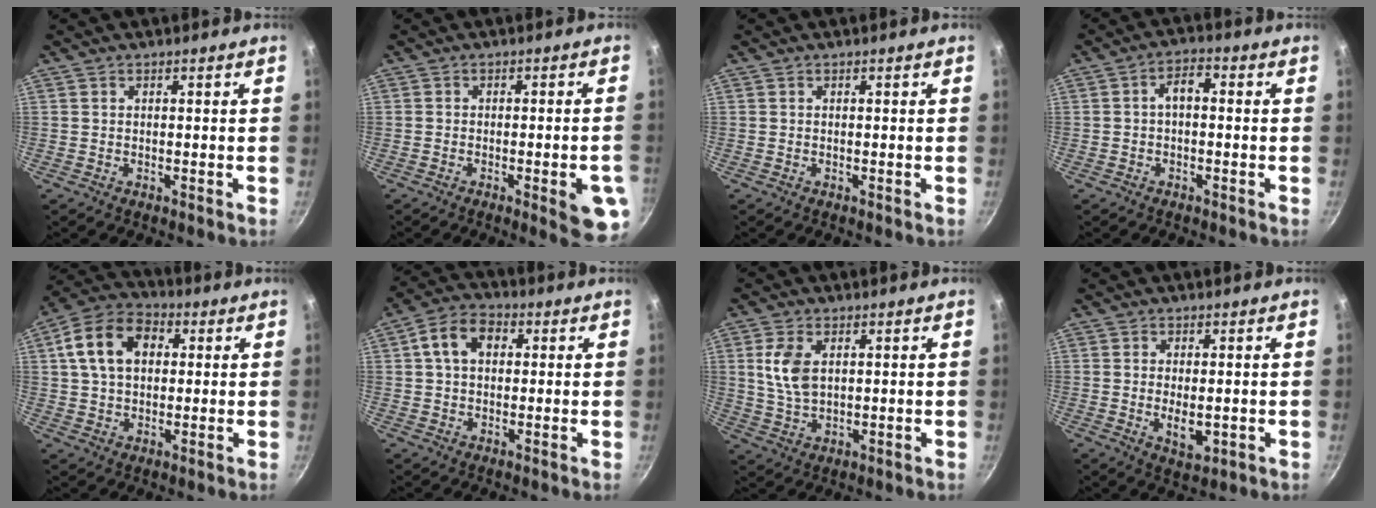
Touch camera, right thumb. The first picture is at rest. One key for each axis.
{"total": 8.2, "fx": -2.8, "fy": 2.0, "fz": 7.4, "tx": -0.072, "ty": 0.008, "tz": -0.032}
{"total": 0.0}
{"total": 6.7, "fx": -0.1, "fy": 3.8, "fz": 5.5, "tx": -0.080, "ty": 0.030, "tz": -0.008}
{"total": 13.2, "fx": 3.1, "fy": 9.2, "fz": 8.9, "tx": -0.136, "ty": 0.018, "tz": 0.036}
{"total": 8.4, "fx": 1.9, "fy": 6.0, "fz": 5.6, "tx": -0.080, "ty": 0.018, "tz": 0.019}
{"total": 7.3, "fx": 1.8, "fy": 4.3, "fz": 5.6, "tx": -0.108, "ty": -0.009, "tz": 0.038}
{"total": 5.3, "fx": -0.5, "fy": 2.5, "fz": 4.6, "tx": -0.079, "ty": -0.010, "tz": -0.002}